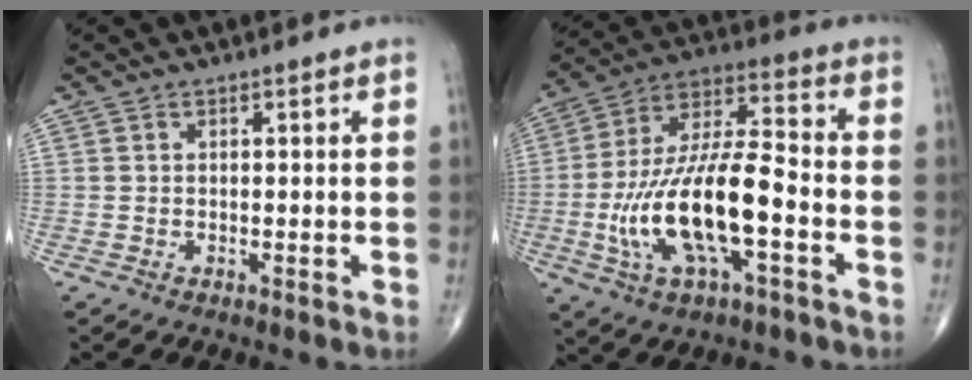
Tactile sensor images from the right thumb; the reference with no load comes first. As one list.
[{"total": 19.7, "force": [-5.1, 7.2, 17.5], "torque": [-0.343, 0.039, -0.089]}]